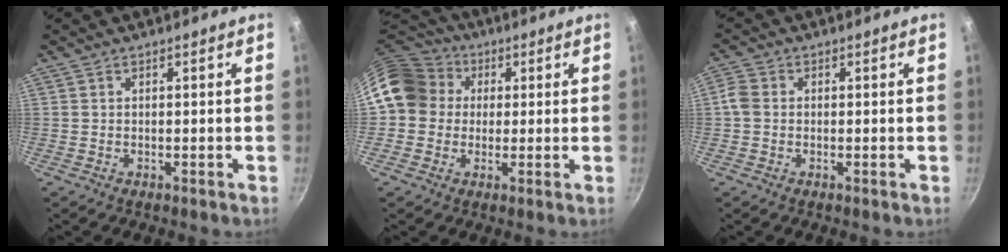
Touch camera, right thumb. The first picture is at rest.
{"total": 13.8, "force": [2.2, 12.2, 6.2], "torque": [-0.095, 0.038, 0.025]}
{"total": 2.9, "force": [-0.2, 2.4, 1.7], "torque": [-0.036, 0.009, -0.013]}